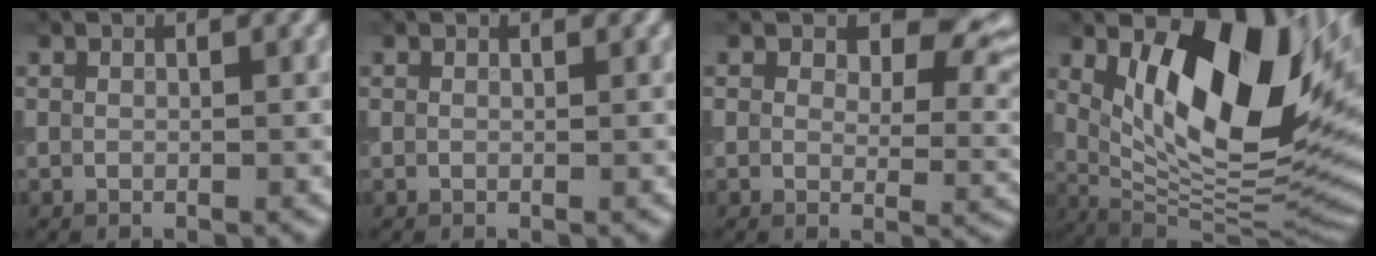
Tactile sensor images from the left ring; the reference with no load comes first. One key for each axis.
{"total": 0.0}
{"total": 6.8, "fx": 3.1, "fy": 4.0, "fz": 4.5, "tx": -0.054, "ty": -0.010, "tz": 0.041}
{"total": 14.7, "fx": 4.9, "fy": 6.2, "fz": 12.4, "tx": -0.187, "ty": -0.013, "tz": 0.088}